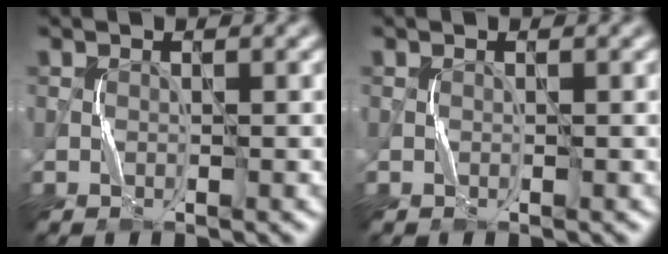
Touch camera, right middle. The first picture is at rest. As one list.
[{"total": 0.0}]